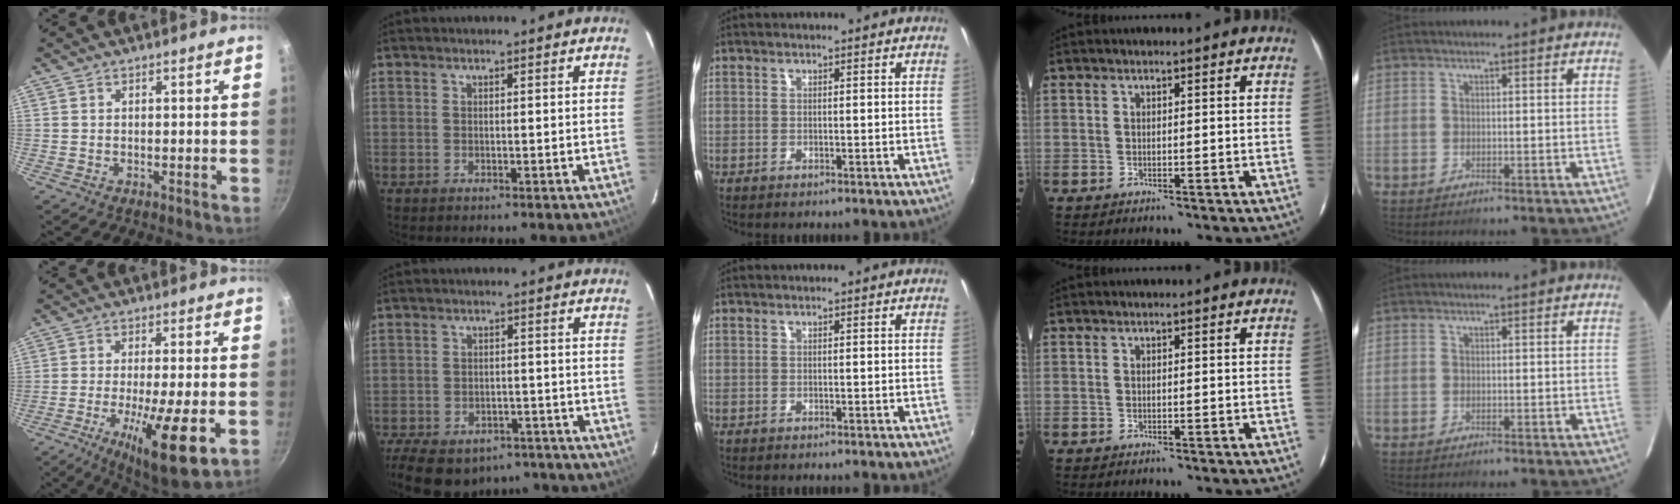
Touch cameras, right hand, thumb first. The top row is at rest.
{"thumb": {"total": 15.1, "force": [-4.9, 3.3, 13.9], "torque": [-0.227, -0.003, -0.077]}, "index": {"total": 16.7, "force": [-12.6, 8.8, 6.6], "torque": [-0.152, 0.016, -0.163]}}